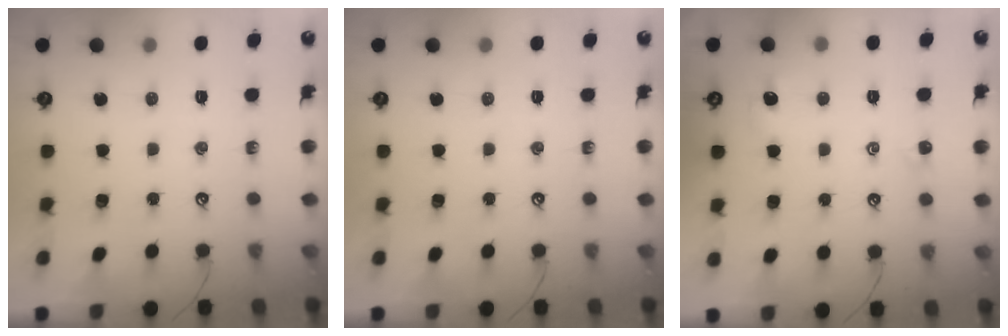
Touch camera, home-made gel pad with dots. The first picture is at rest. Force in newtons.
{"total": 0.0}
{"total": 1.5, "press": 1.4, "slide": 0.6}